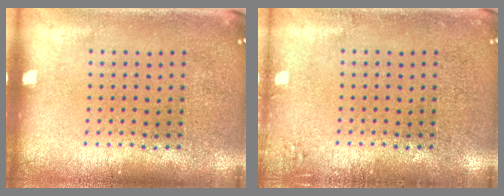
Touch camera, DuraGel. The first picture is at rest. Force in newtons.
{"total": 1.0, "press": 1.0, "slide": 0.3}